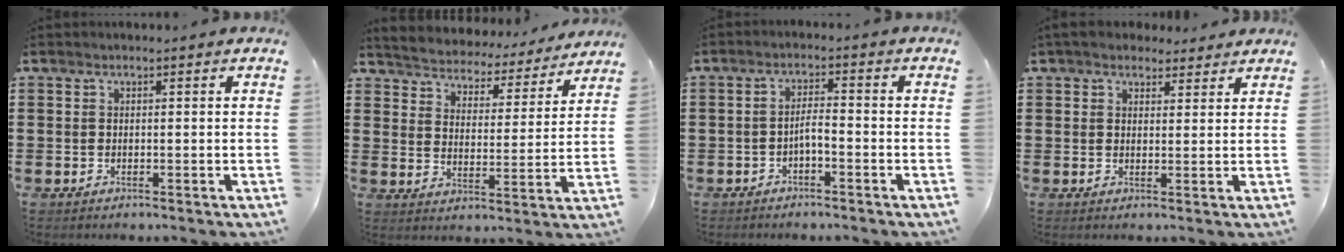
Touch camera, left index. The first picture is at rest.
{"total": 4.0, "force": [3.9, 0.0, -0.5], "torque": [-0.019, -0.042, 0.061]}
{"total": 2.6, "force": [-1.5, 0.5, 2.1], "torque": [-0.049, 0.003, -0.032]}
{"total": 3.6, "force": [3.0, 1.7, 0.9], "torque": [-0.028, 0.001, 0.058]}